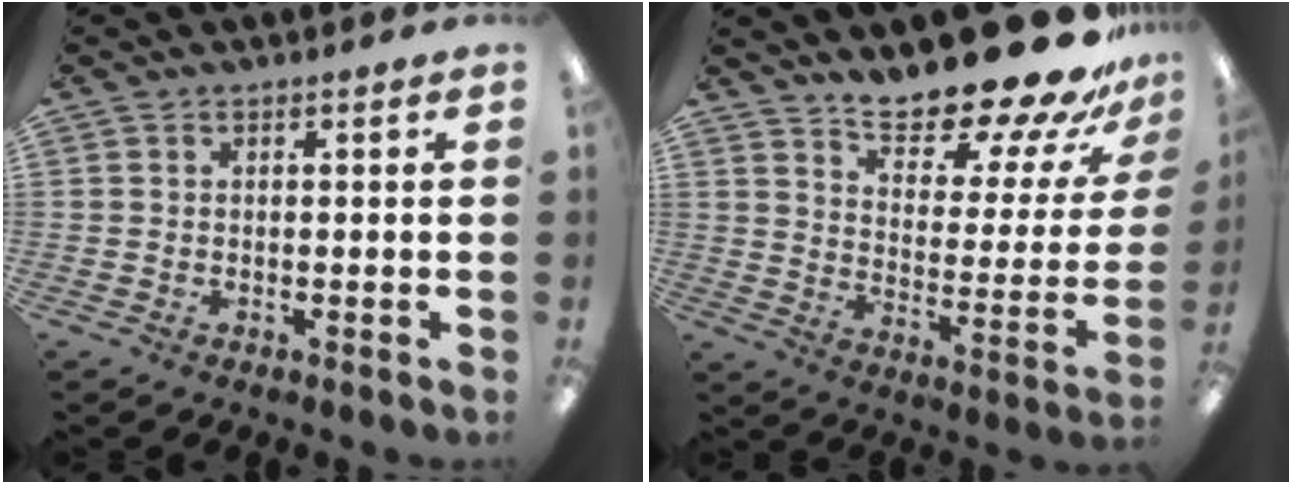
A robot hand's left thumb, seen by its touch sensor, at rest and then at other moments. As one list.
[{"total": 20.0, "force": [17.1, 4.7, 9.2], "torque": [-0.117, -0.137, 0.278]}]